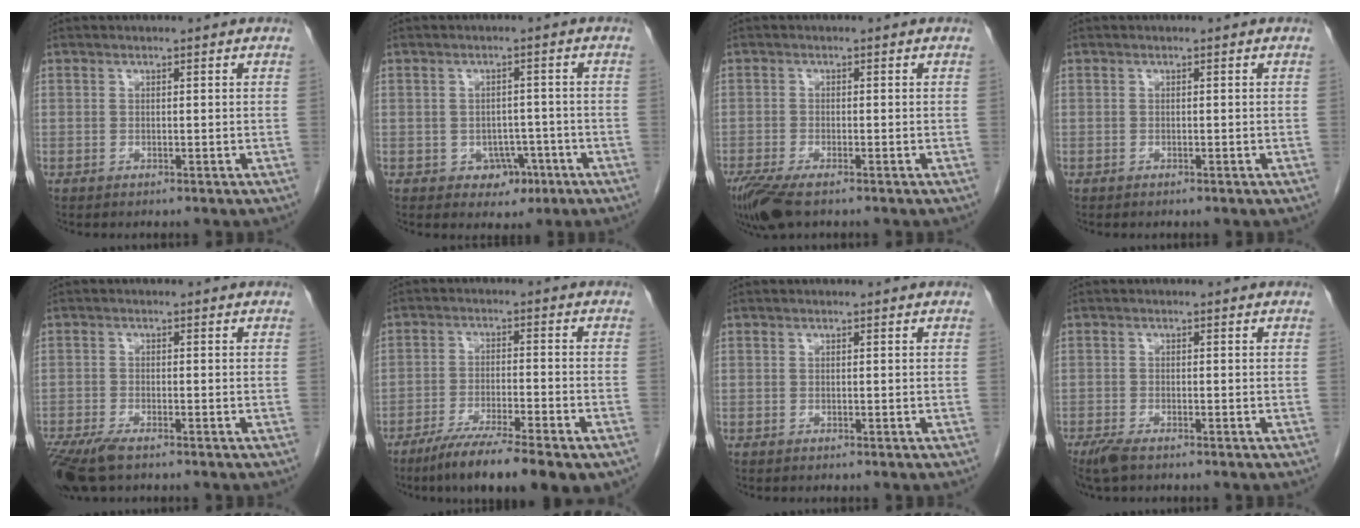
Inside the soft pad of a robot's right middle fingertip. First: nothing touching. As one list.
[{"total": 3.9, "force": [-1.8, 3.1, 1.7], "torque": [-0.011, 0.008, -0.015]}, {"total": 6.3, "force": [-4.4, 1.6, 4.2], "torque": [-0.082, -0.018, -0.078]}, {"total": 0.0}, {"total": 7.0, "force": [-5.1, 1.9, 4.4], "torque": [-0.083, -0.017, -0.089]}, {"total": 13.2, "force": [-9.4, 1.4, 9.2], "torque": [-0.134, -0.028, -0.149]}, {"total": 0.0}, {"total": 3.6, "force": [-2.7, 0.9, 2.2], "torque": [-0.051, -0.010, -0.047]}]